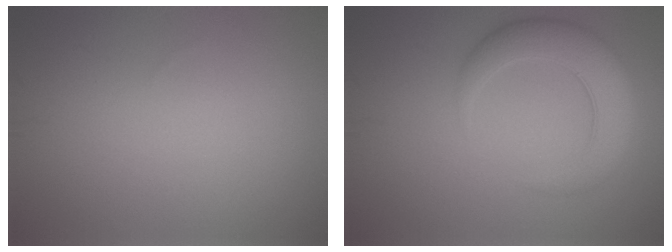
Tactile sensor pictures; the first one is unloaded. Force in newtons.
{"total": 5.1, "press": 5.1, "slide": 0.2}